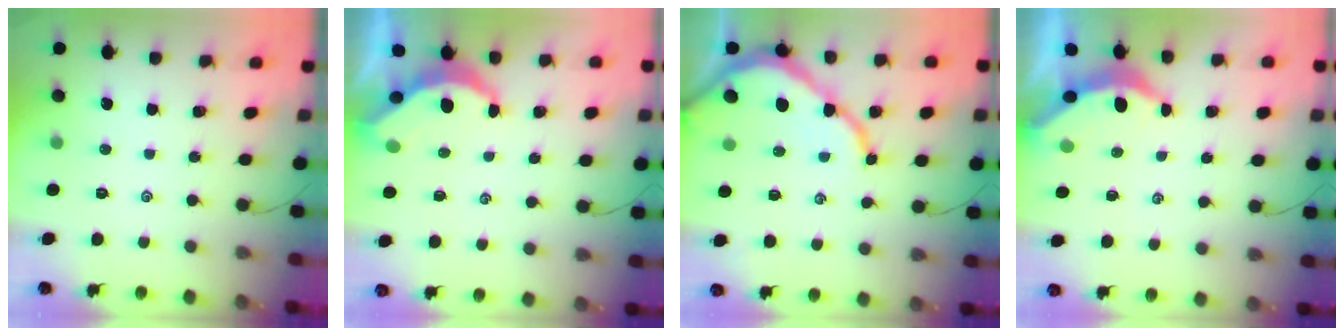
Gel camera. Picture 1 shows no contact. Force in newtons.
{"total": 4.7, "press": 4.7, "slide": 0.4}
{"total": 9.7, "press": 9.7, "slide": 1.3}
{"total": 3.9, "press": 3.9, "slide": 0.5}